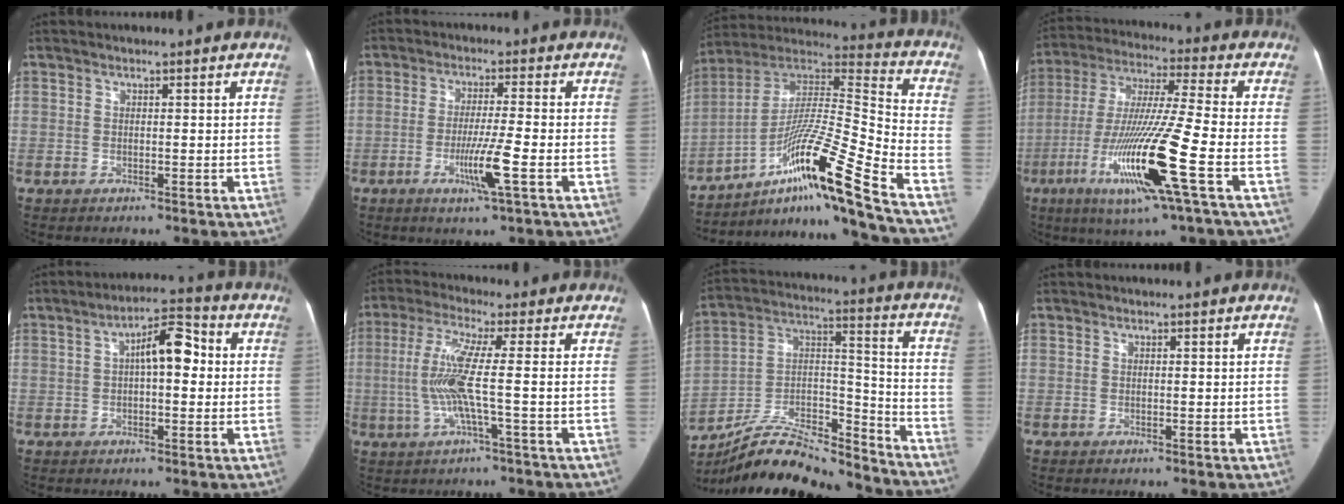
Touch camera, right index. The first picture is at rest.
{"total": 6.8, "force": [-2.5, -0.6, 6.3], "torque": [-0.119, -0.016, -0.047]}
{"total": 21.2, "force": [-12.4, -1.0, 17.1], "torque": [-0.302, 0.006, -0.215]}
{"total": 18.0, "force": [-6.4, -0.5, 16.8], "torque": [-0.347, -0.028, -0.124]}
{"total": 7.3, "force": [0.9, 2.5, 6.7], "torque": [-0.105, 0.034, 0.011]}
{"total": 8.4, "force": [-0.8, -0.9, 8.3], "torque": [-0.177, 0.000, -0.021]}
{"total": 24.0, "force": [-22.0, 5.8, 7.7], "torque": [-0.144, 0.040, -0.344]}
{"total": 0.0}